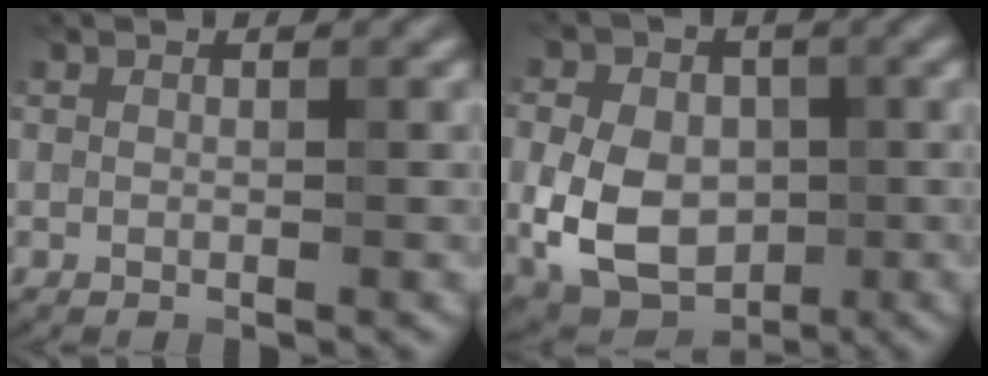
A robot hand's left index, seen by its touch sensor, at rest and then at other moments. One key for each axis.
{"total": 8.8, "fx": -1.0, "fy": 6.5, "fz": 5.8, "tx": -0.116, "ty": -0.010, "tz": -0.027}